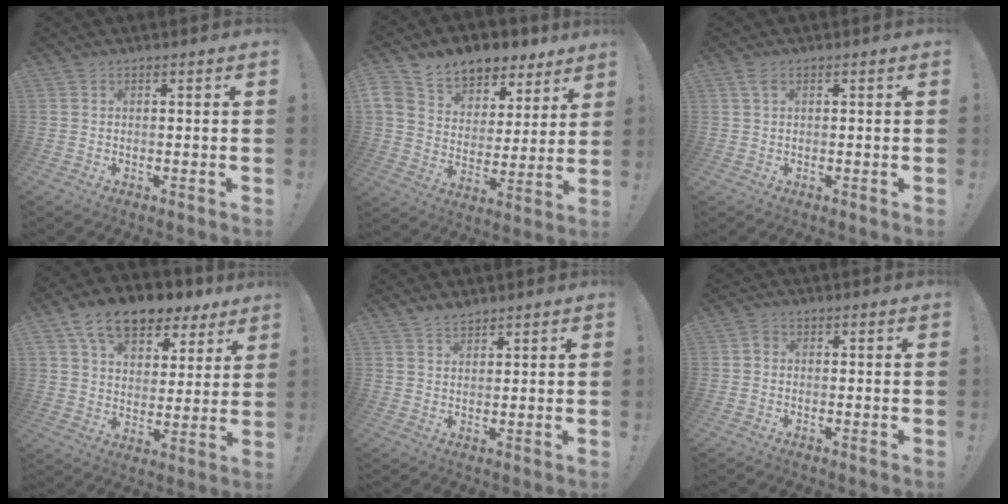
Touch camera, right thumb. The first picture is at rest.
{"total": 11.4, "force": [8.5, 7.0, 3.0], "torque": [-0.055, -0.061, 0.162]}
{"total": 2.1, "force": [0.9, 1.0, 1.6], "torque": [-0.027, 0.000, 0.015]}
{"total": 14.2, "force": [9.2, 8.3, 6.7], "torque": [-0.111, -0.050, 0.172]}
{"total": 3.4, "force": [3.0, 1.3, 0.9], "torque": [-0.011, -0.020, 0.055]}
{"total": 1.4, "force": [-0.4, 1.1, 0.7], "torque": [-0.016, 0.006, -0.007]}